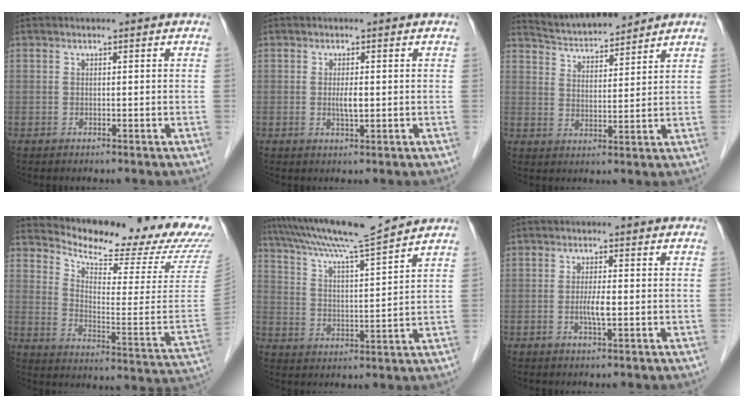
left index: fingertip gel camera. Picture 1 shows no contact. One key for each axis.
{"total": 2.0, "fx": 0.0, "fy": 0.3, "fz": 1.9, "tx": -0.039, "ty": -0.002, "tz": 0.002}
{"total": 9.1, "fx": 8.8, "fy": 1.1, "fz": 2.2, "tx": -0.045, "ty": 0.020, "tz": 0.152}
{"total": 22.6, "fx": 21.0, "fy": 2.3, "fz": 7.8, "tx": -0.127, "ty": -0.098, "tz": 0.266}
{"total": 13.2, "fx": 11.9, "fy": -1.5, "fz": 5.4, "tx": -0.103, "ty": 0.009, "tz": 0.195}
{"total": 2.6, "fx": -0.4, "fy": 0.2, "fz": 2.5, "tx": -0.050, "ty": -0.003, "tz": -0.008}